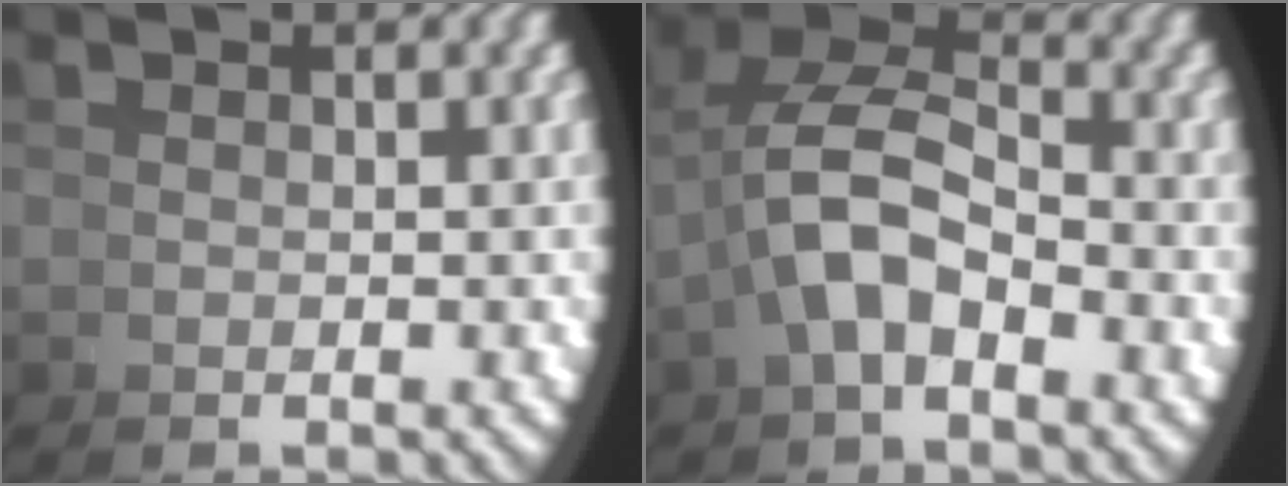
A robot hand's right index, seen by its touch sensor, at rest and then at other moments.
{"total": 7.2, "force": [0.7, 5.0, 5.1], "torque": [-0.097, 0.005, 0.004]}